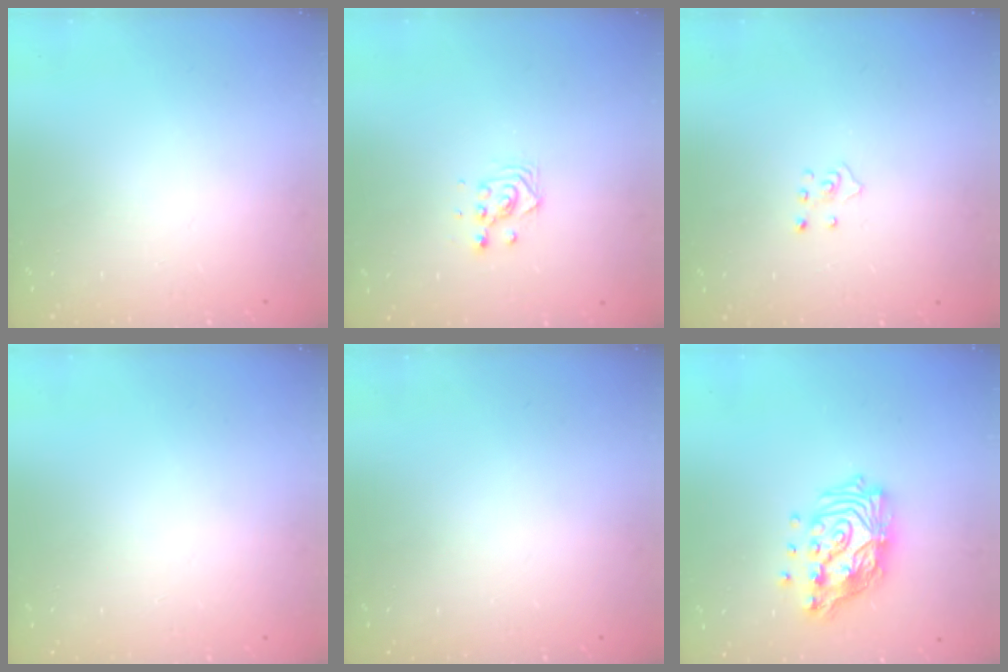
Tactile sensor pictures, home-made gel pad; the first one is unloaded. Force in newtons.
{"total": 3.8, "press": 3.8, "slide": 0.3}
{"total": 3.7, "press": 3.6, "slide": 0.4}
{"total": 0.0}
{"total": 0.0}
{"total": 15.2, "press": 15.1, "slide": 2.0}